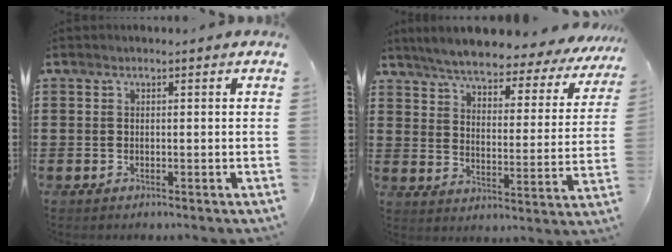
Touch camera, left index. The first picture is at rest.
{"total": 5.9, "force": [5.5, 0.7, 2.1], "torque": [-0.068, -0.035, 0.091]}